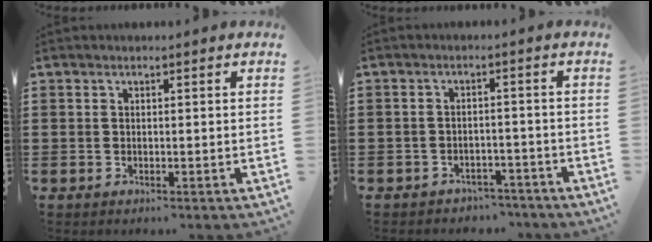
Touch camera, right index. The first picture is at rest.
{"total": 2.6, "force": [-2.5, 0.8, 0.1], "torque": [-0.007, 0.002, -0.052]}